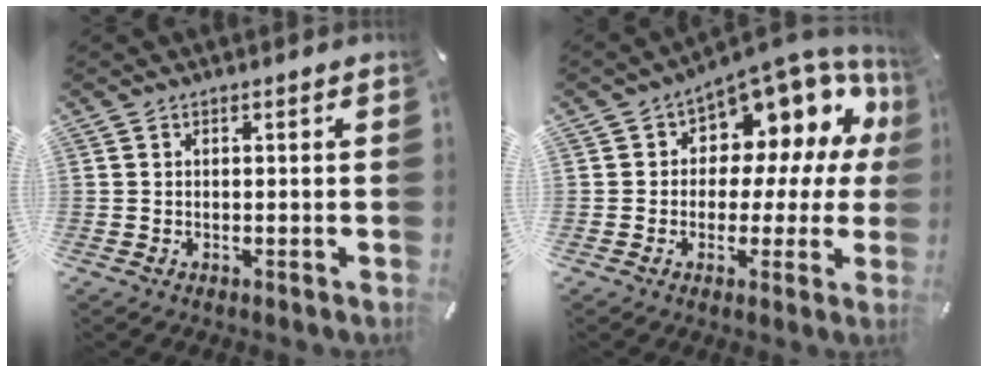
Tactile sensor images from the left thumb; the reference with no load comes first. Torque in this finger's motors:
{"motor_torque": [0.71, 0.70, 0.65, 0.41, 0.08]}